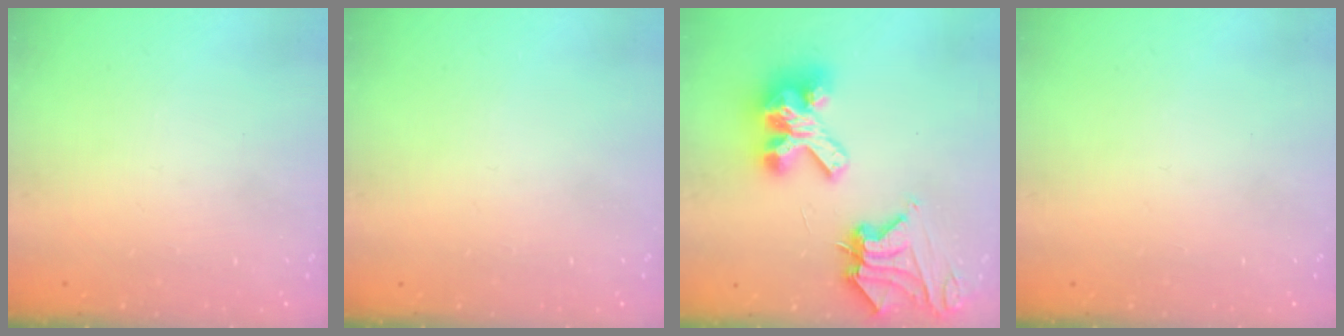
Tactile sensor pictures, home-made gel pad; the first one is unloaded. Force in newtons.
{"total": 0.0}
{"total": 14.5, "press": 14.3, "slide": 1.8}
{"total": 0.0}